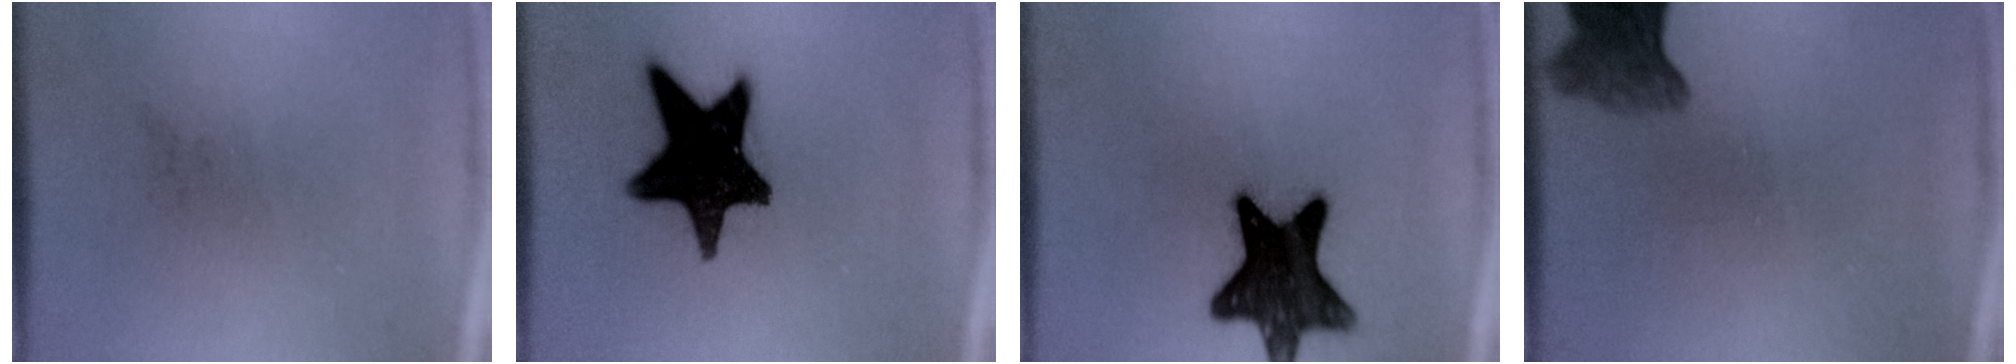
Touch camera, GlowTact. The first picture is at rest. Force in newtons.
{"total": 18.8}
{"total": 14.0}
{"total": 5.9}